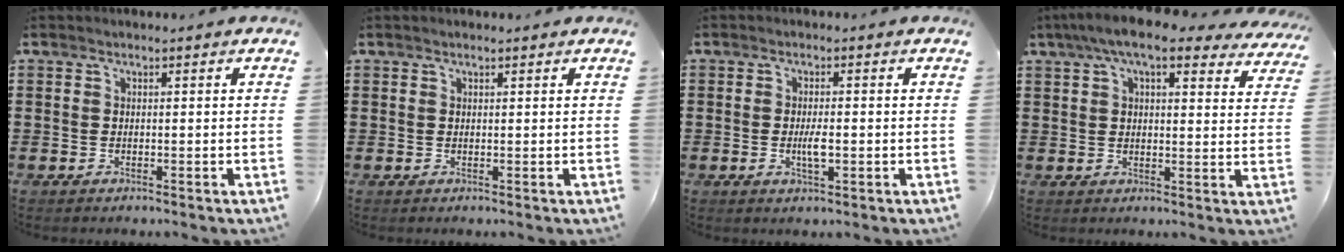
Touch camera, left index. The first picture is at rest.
{"total": 0.6, "force": [0.4, 0.1, 0.5], "torque": [-0.009, 0.002, 0.008]}
{"total": 3.1, "force": [-0.4, 0.8, 3.0], "torque": [-0.059, -0.006, -0.008]}
{"total": 8.2, "force": [6.2, 1.6, 5.2], "torque": [-0.110, -0.007, 0.109]}